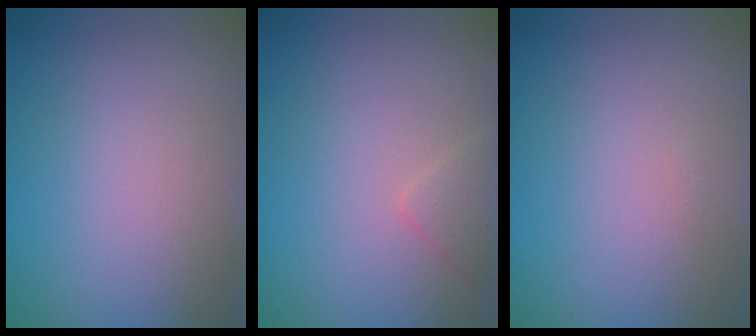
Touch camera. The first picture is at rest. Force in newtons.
{"total": 1.3, "press": 1.3, "slide": 0.0}
{"total": 0.0}